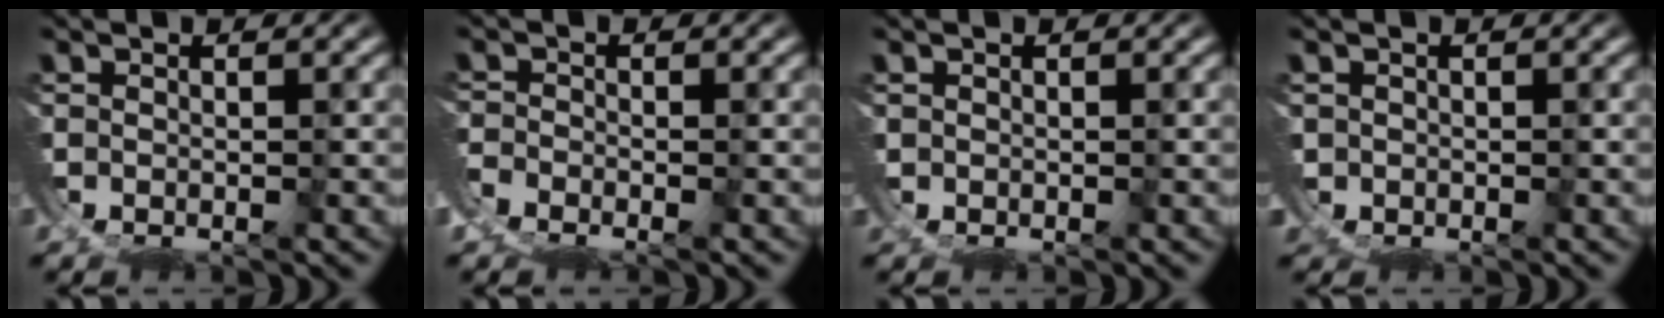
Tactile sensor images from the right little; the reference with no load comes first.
{"total": 2.9, "force": [-2.2, 1.6, 1.0], "torque": [-0.026, -0.016, -0.034]}
{"total": 0.6, "force": [0.2, 0.5, -0.3], "torque": [0.002, 0.003, 0.005]}
{"total": 1.7, "force": [-0.2, 1.6, -0.4], "torque": [-0.015, -0.013, 0.004]}